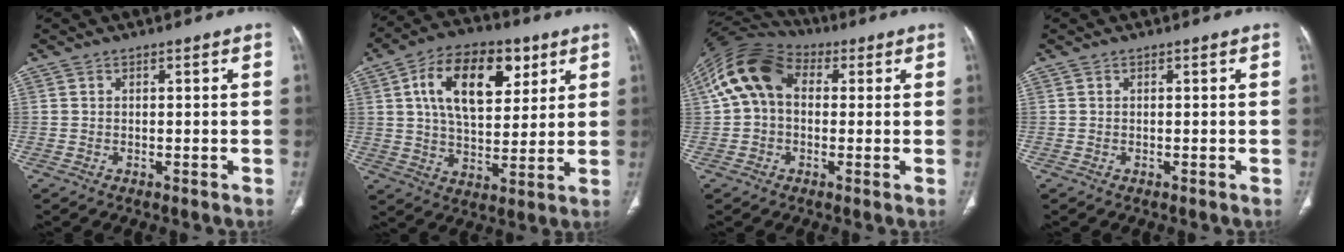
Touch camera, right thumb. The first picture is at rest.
{"total": 17.6, "force": [6.5, 10.0, 12.9], "torque": [-0.181, -0.011, 0.108]}
{"total": 13.1, "force": [2.2, 9.4, 8.9], "torque": [-0.167, 0.040, 0.028]}
{"total": 0.0}